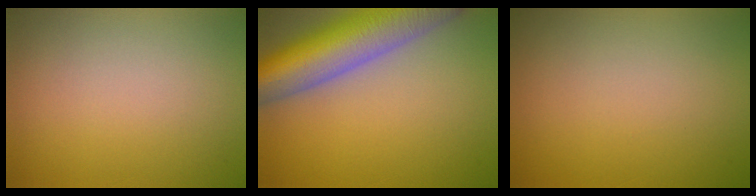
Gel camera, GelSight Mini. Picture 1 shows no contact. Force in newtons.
{"total": 11.2, "press": 11.2, "slide": 0.6}
{"total": 0.0}